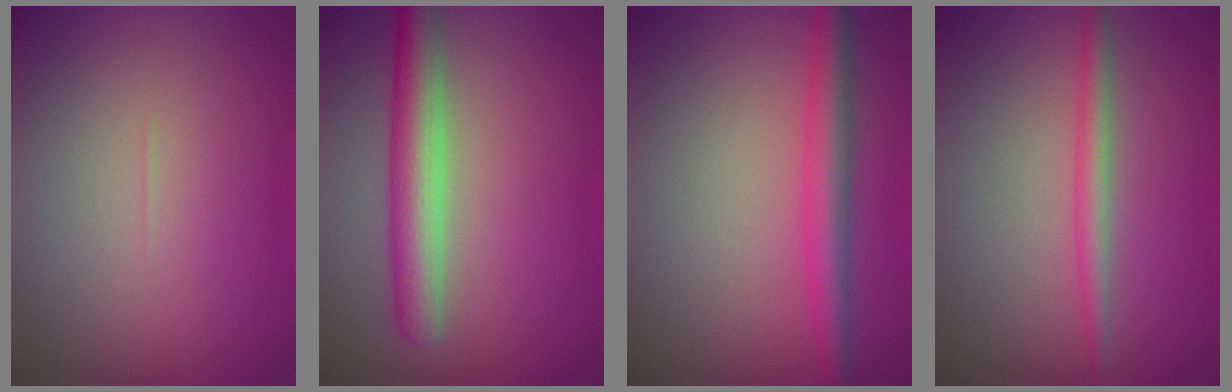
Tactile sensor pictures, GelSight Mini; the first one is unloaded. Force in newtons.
{"total": 5.0, "press": 5.0, "slide": 0.3}
{"total": 3.9, "press": 3.9, "slide": 0.1}
{"total": 2.2, "press": 2.2, "slide": 0.1}